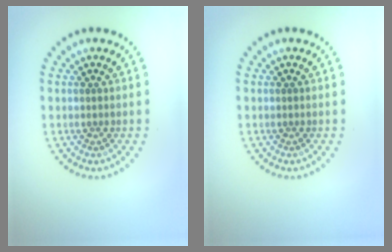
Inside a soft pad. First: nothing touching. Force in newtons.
{"total": 0.0}